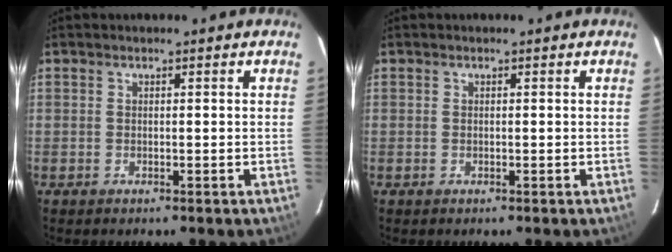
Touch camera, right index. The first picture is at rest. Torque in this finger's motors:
{"motor_torque": [-0.02, 0.02, 0.01, 0.00]}